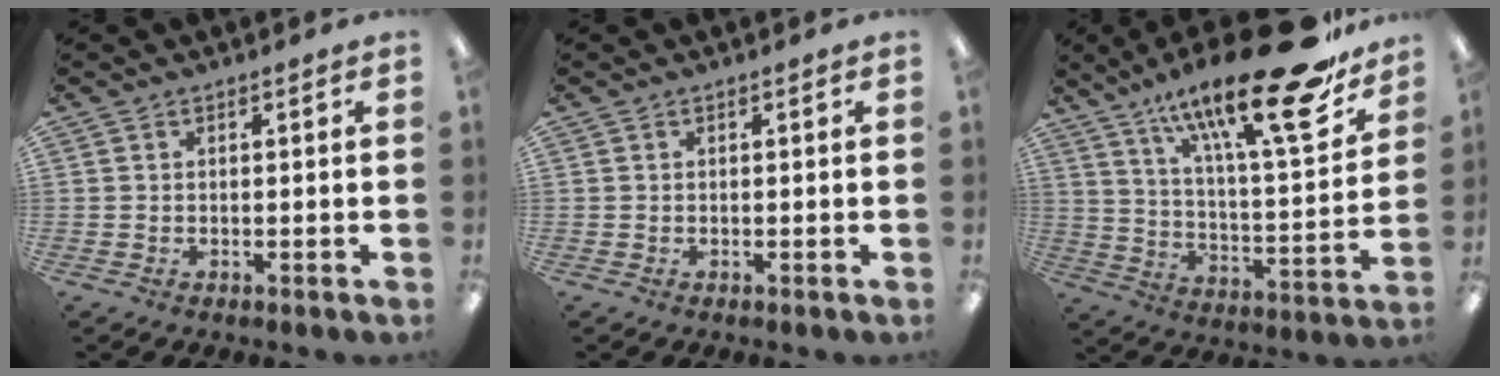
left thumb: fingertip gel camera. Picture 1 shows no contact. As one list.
[{"total": 0.0}, {"total": 25.2, "force": [17.8, 5.3, 17.1], "torque": [-0.263, -0.115, 0.282]}]